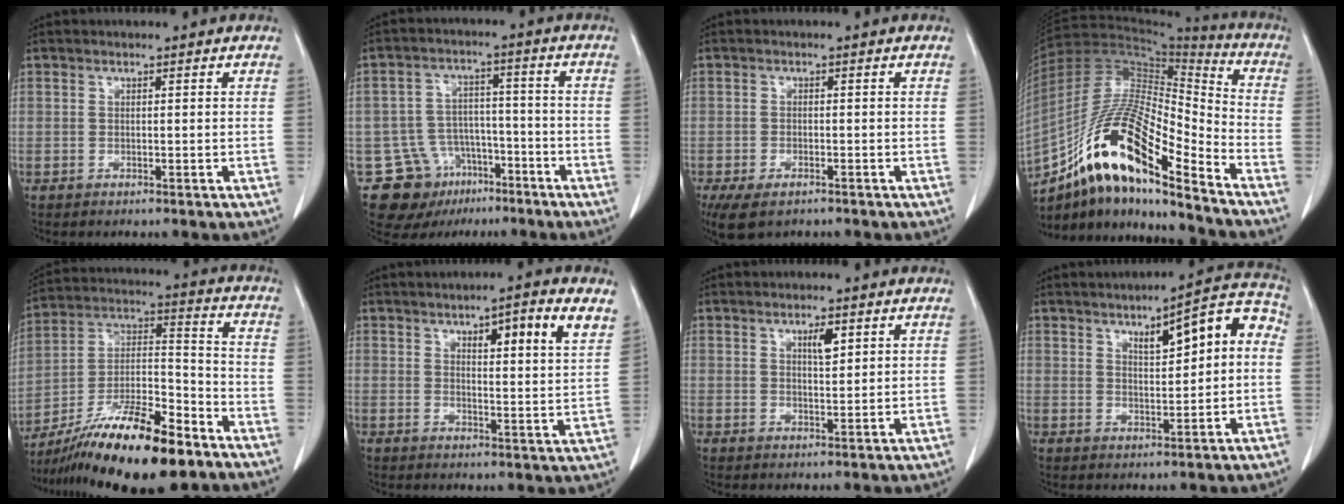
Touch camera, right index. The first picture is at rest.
{"total": 11.6, "force": [-7.1, 8.6, 3.2], "torque": [-0.055, 0.041, -0.105]}
{"total": 6.2, "force": [-4.3, 2.8, 3.5], "torque": [-0.062, -0.010, -0.068]}
{"total": 19.9, "force": [-12.6, 3.7, 15.0], "torque": [-0.295, 0.003, -0.223]}
{"total": 20.1, "force": [-14.1, 4.2, 13.8], "torque": [-0.235, 0.001, -0.242]}
{"total": 9.0, "force": [5.1, 1.0, 7.3], "torque": [-0.101, 0.001, 0.069]}
{"total": 2.9, "force": [1.4, 0.8, 2.4], "torque": [-0.040, -0.002, 0.025]}
{"total": 9.2, "force": [2.2, 2.6, 8.6], "torque": [-0.110, 0.034, 0.029]}